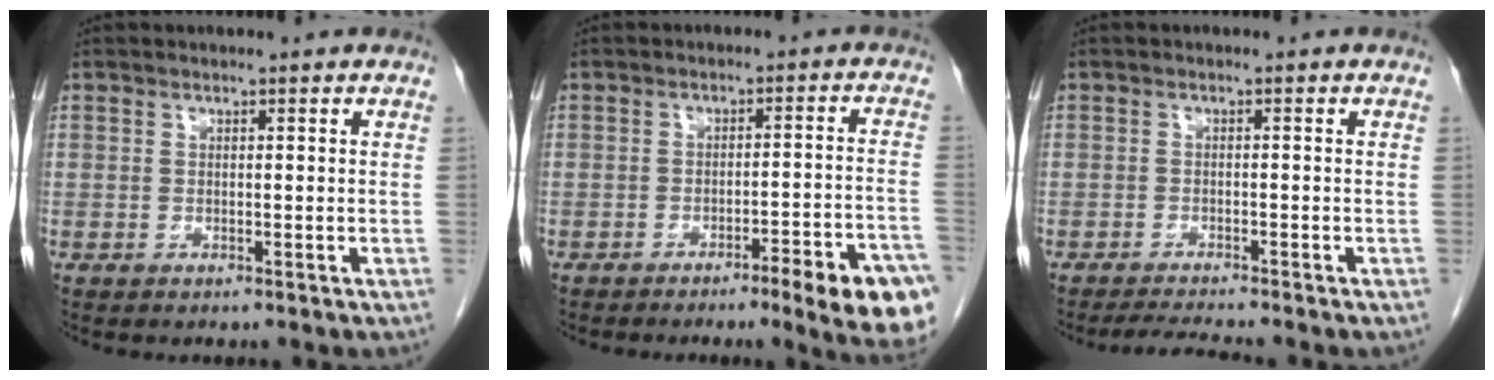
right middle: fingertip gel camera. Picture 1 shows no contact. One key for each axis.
{"total": 11.6, "fx": -7.1, "fy": 0.8, "fz": 9.1, "tx": -0.067, "ty": 0.013, "tz": -0.089}
{"total": 3.1, "fx": -2.9, "fy": -0.7, "fz": 0.9, "tx": -0.020, "ty": -0.016, "tz": -0.051}